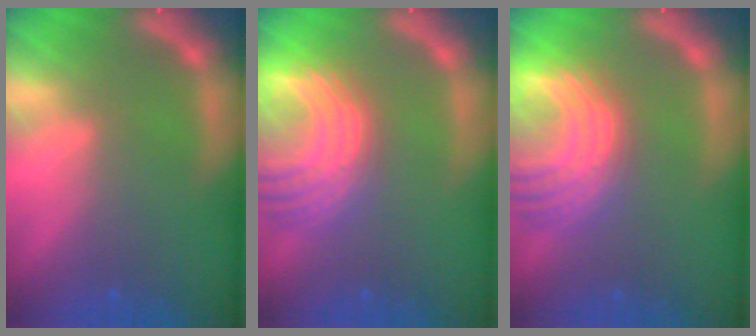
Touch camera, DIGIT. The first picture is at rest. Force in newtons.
{"total": 10.0}
{"total": 10.0}